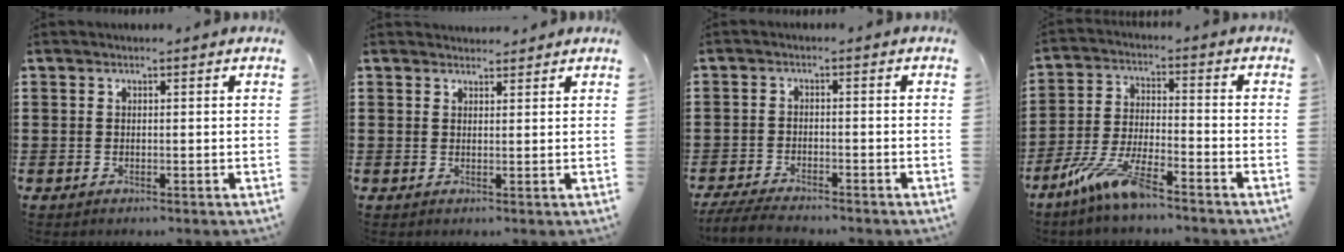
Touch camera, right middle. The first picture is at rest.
{"total": 1.7, "force": [1.7, 0.4, 0.0], "torque": [-0.003, 0.003, 0.033]}
{"total": 3.8, "force": [-3.6, 0.6, 0.9], "torque": [-0.030, -0.006, -0.078]}
{"total": 8.7, "force": [-6.6, 0.9, 5.6], "torque": [-0.132, -0.013, -0.132]}